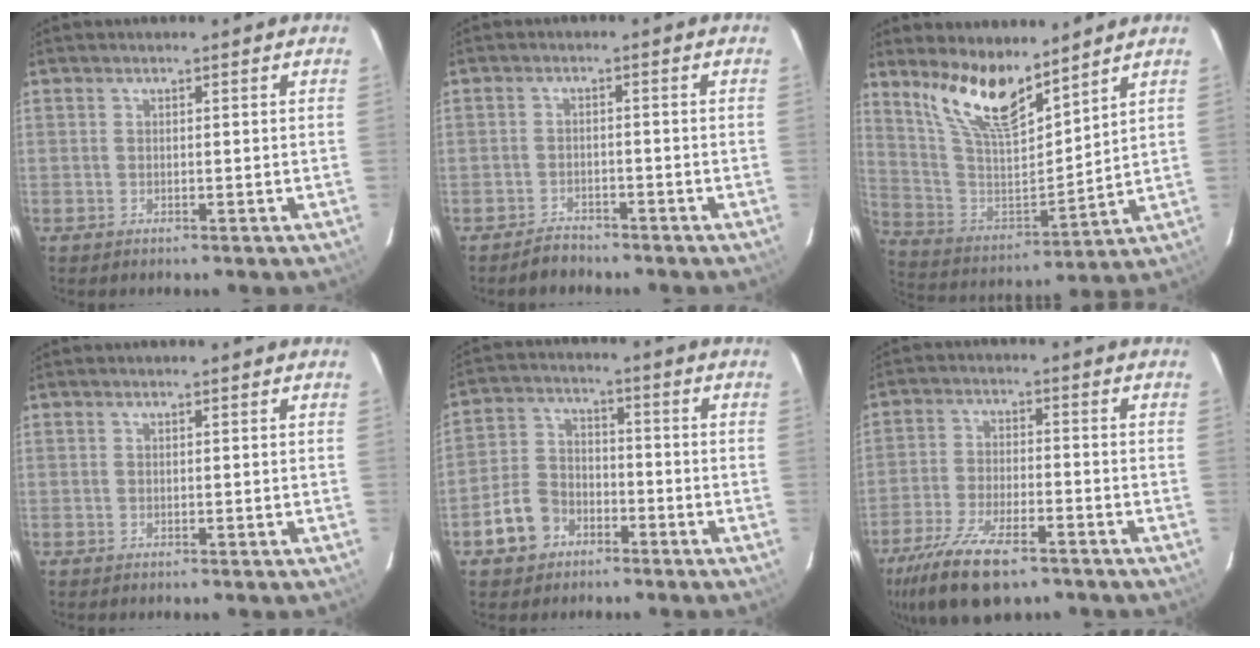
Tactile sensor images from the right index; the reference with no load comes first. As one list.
[{"total": 3.2, "force": [-2.8, 1.6, 0.4], "torque": [-0.012, 0.010, -0.043]}, {"total": 14.5, "force": [10.7, 4.3, 8.8], "torque": [-0.175, -0.008, 0.216]}, {"total": 0.0}, {"total": 8.4, "force": [-4.7, 6.1, 3.3], "torque": [-0.086, 0.023, -0.079]}, {"total": 14.7, "force": [-10.1, 5.3, 9.3], "torque": [-0.211, -0.034, -0.184]}]